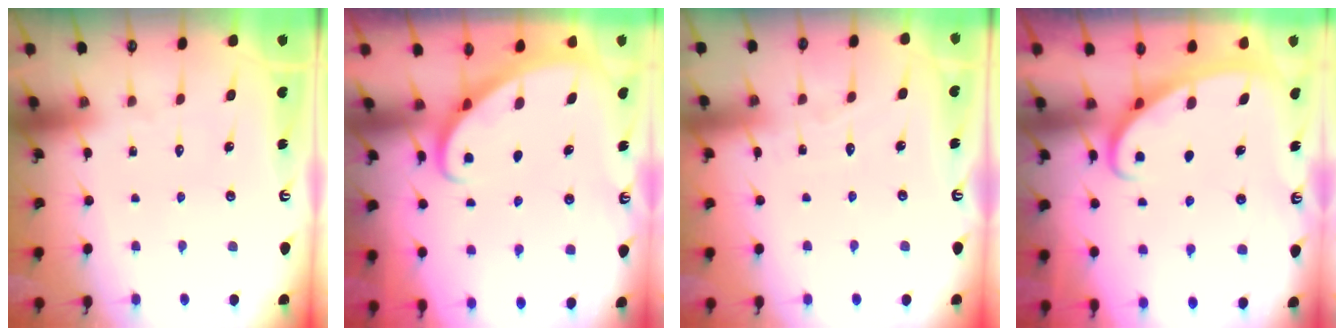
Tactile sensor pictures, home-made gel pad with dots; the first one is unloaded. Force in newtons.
{"total": 2.7, "press": 2.7, "slide": 0.2}
{"total": 2.5, "press": 2.5, "slide": 0.4}
{"total": 2.6, "press": 2.6, "slide": 0.4}